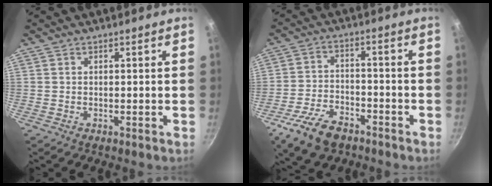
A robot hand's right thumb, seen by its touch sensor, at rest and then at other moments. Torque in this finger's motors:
{"motor_torque": [0.74, 0.63, 0.20, -0.04, 0.20]}